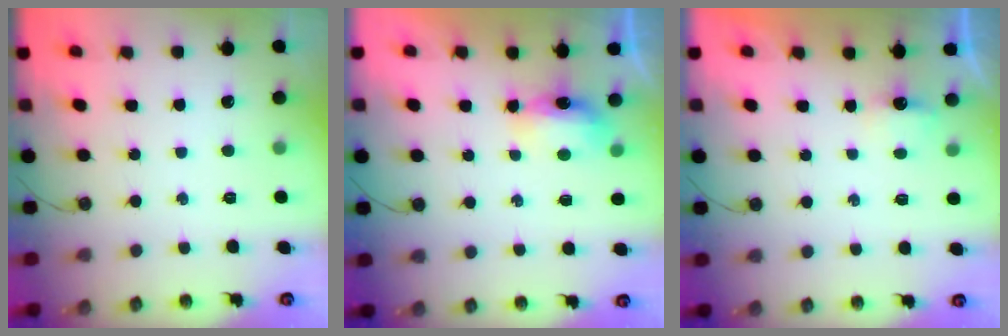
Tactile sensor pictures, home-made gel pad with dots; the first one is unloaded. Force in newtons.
{"total": 10.9, "press": 6.9, "slide": 8.4}
{"total": 2.6, "press": 2.6, "slide": 0.4}